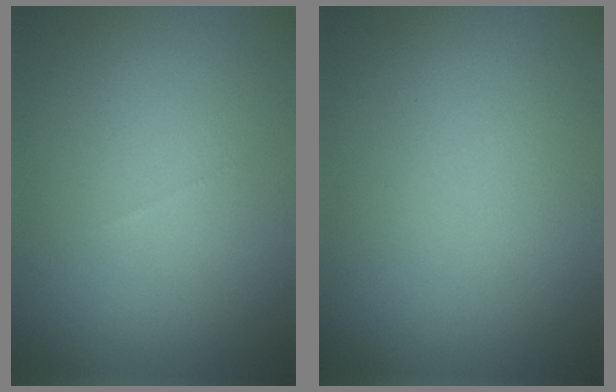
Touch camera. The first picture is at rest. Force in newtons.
{"total": 0.0}